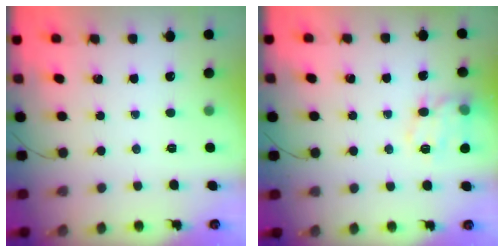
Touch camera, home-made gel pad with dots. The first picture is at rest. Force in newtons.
{"total": 12.9, "press": 12.9, "slide": 0.6}